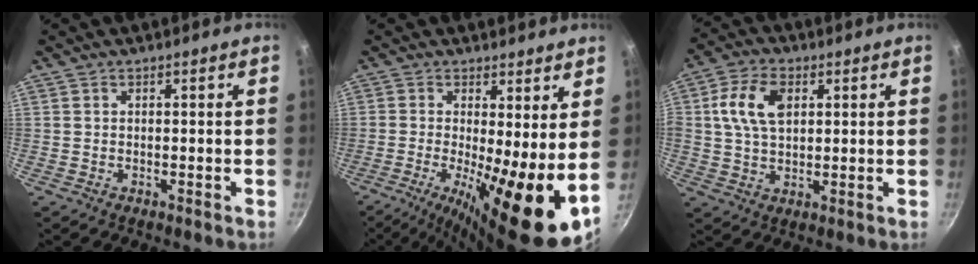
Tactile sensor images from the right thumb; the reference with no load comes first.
{"total": 13.7, "force": [-1.3, 2.9, 13.3], "torque": [-0.211, -0.015, -0.025]}
{"total": 9.7, "force": [2.4, 6.0, 7.1], "torque": [-0.127, 0.008, 0.038]}